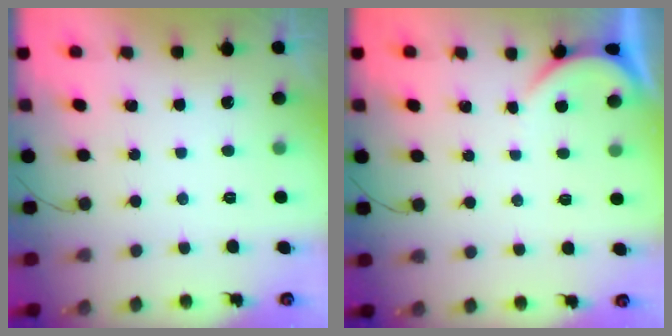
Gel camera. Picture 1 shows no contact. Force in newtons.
{"total": 1.6, "press": 1.6, "slide": 0.2}